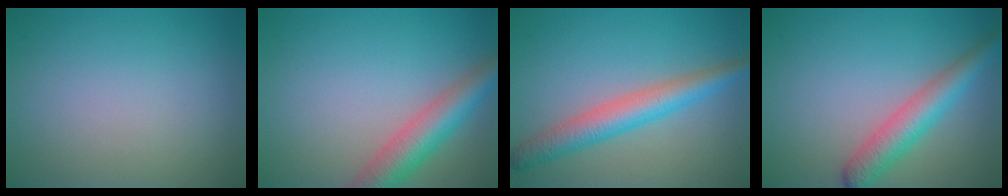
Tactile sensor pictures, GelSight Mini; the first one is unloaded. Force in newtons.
{"total": 5.3, "press": 5.3, "slide": 0.1}
{"total": 4.5, "press": 4.5, "slide": 0.0}
{"total": 4.4, "press": 4.4, "slide": 0.1}